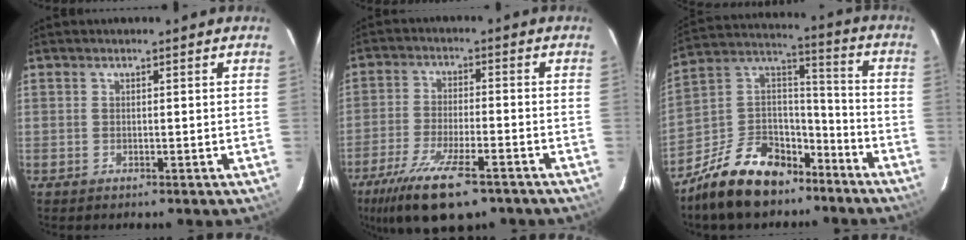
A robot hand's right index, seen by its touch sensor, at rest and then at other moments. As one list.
[{"total": 15.1, "force": [-10.2, 4.5, 10.2], "torque": [-0.219, -0.042, -0.179]}, {"total": 18.4, "force": [-12.5, 10.6, 8.5], "torque": [-0.193, 0.054, -0.194]}]